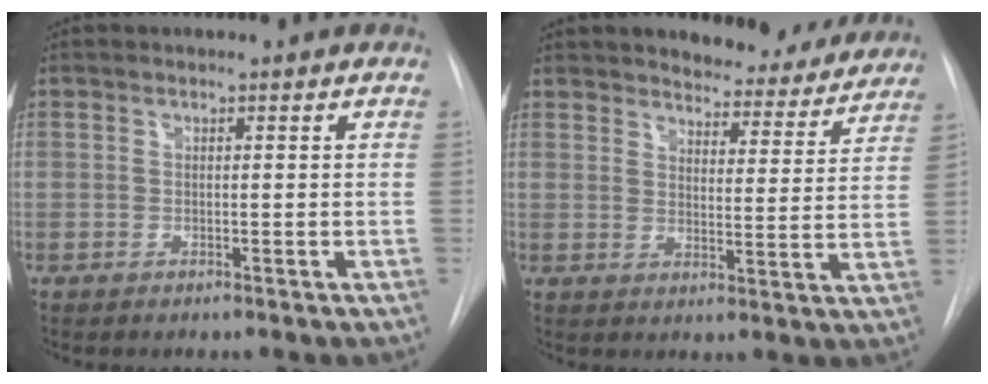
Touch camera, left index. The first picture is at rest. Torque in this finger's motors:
{"motor_torque": [0.24, -0.61, 0.73, 0.13]}